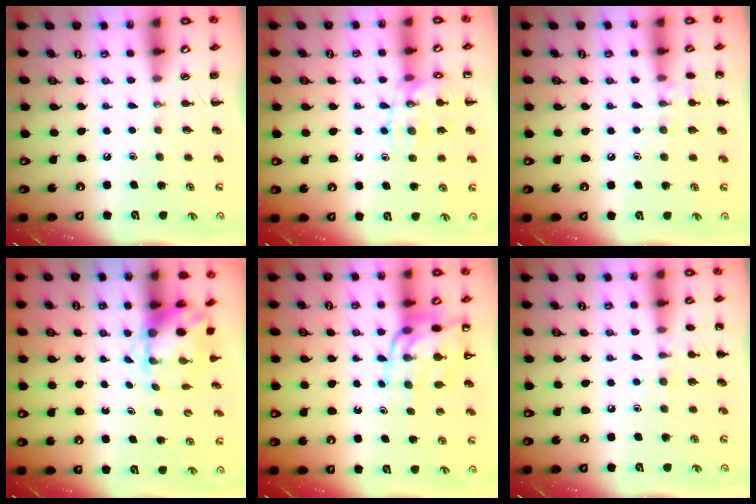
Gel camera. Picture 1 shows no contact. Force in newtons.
{"total": 12.2, "press": 12.2, "slide": 0.8}
{"total": 7.9, "press": 7.6, "slide": 2.1}
{"total": 4.0, "press": 3.9, "slide": 0.7}
{"total": 13.3, "press": 13.0, "slide": 3.1}
{"total": 6.7, "press": 6.5, "slide": 1.7}